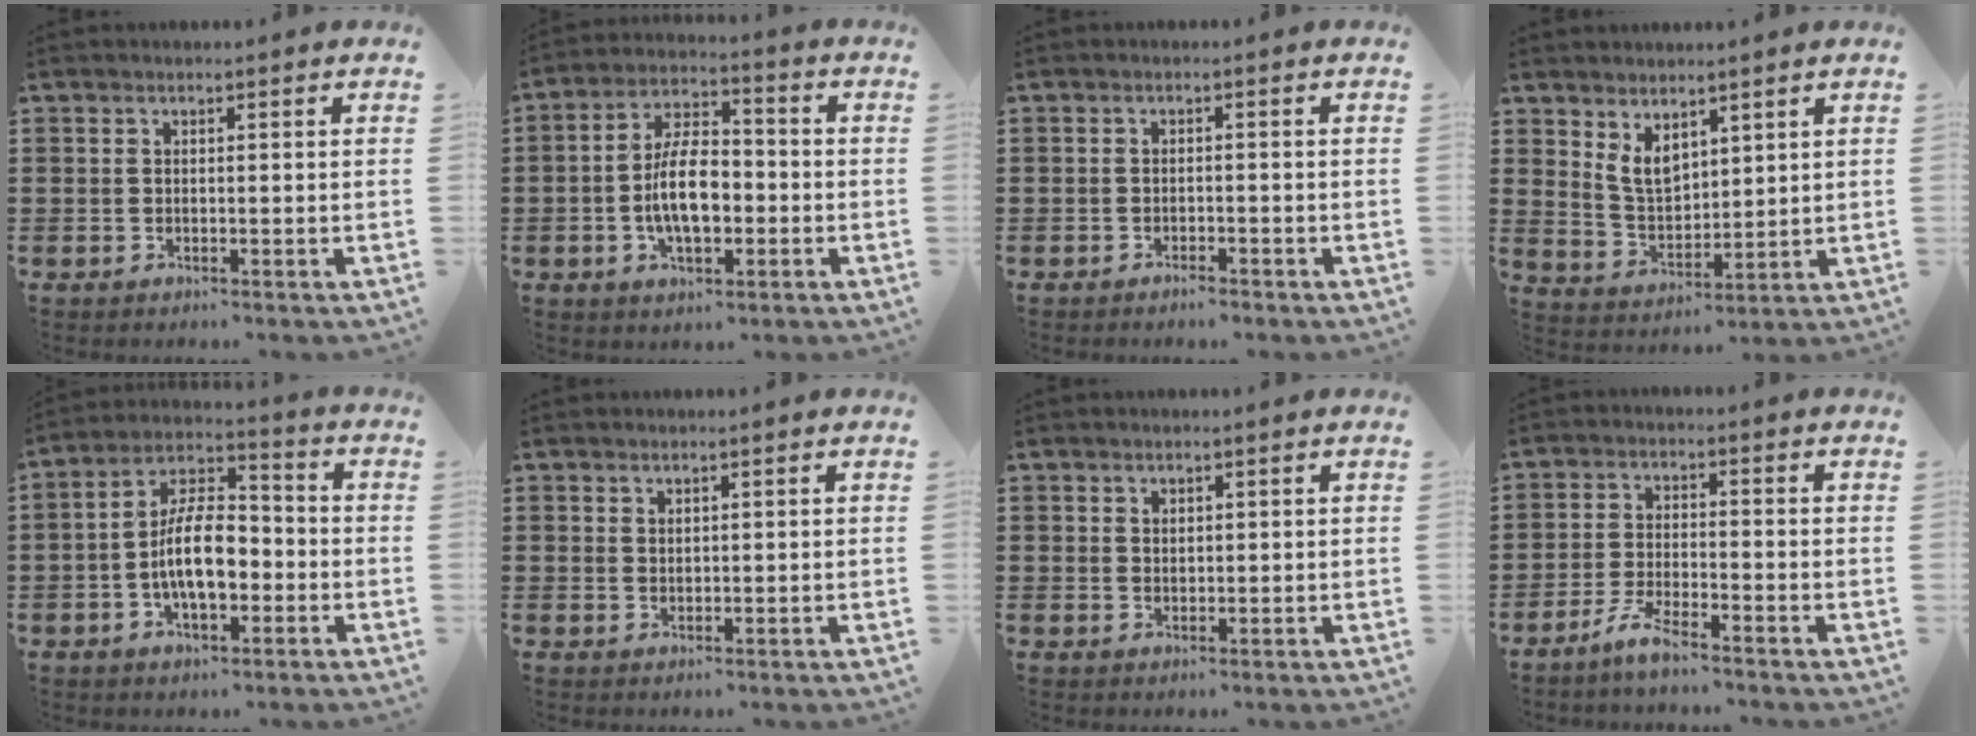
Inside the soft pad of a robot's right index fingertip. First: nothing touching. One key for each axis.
{"total": 9.4, "fx": -1.6, "fy": 4.6, "fz": 8.1, "tx": -0.151, "ty": 0.000, "tz": -0.037}
{"total": 1.2, "fx": -1.1, "fy": 0.2, "fz": 0.3, "tx": -0.009, "ty": 0.000, "tz": -0.022}
{"total": 5.1, "fx": 3.2, "fy": 2.9, "fz": 2.7, "tx": -0.064, "ty": 0.001, "tz": 0.061}
{"total": 10.6, "fx": -2.4, "fy": 5.1, "fz": 8.9, "tx": -0.171, "ty": 0.000, "tz": -0.052}
{"total": 1.1, "fx": 1.0, "fy": 0.5, "fz": 0.1, "tx": -0.004, "ty": 0.002, "tz": 0.019}
{"total": 1.3, "fx": 1.0, "fy": 0.7, "fz": 0.2, "tx": -0.006, "ty": 0.003, "tz": 0.019}
{"total": 3.8, "fx": -3.2, "fy": 0.0, "fz": 2.0, "tx": -0.056, "ty": -0.007, "tz": -0.066}